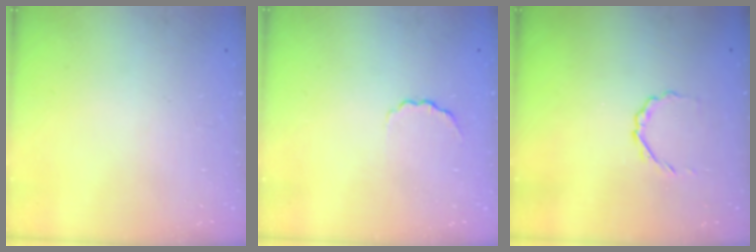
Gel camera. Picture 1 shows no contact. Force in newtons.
{"total": 2.5, "press": 2.4, "slide": 0.6}
{"total": 2.1, "press": 2.0, "slide": 0.8}